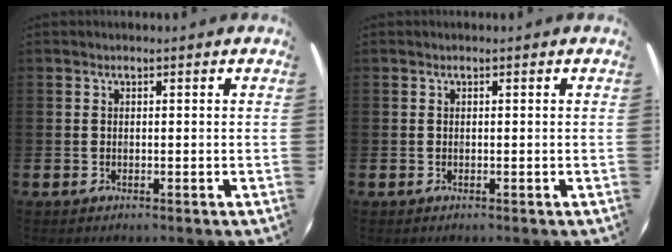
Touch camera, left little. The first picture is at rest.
{"total": 0.0}